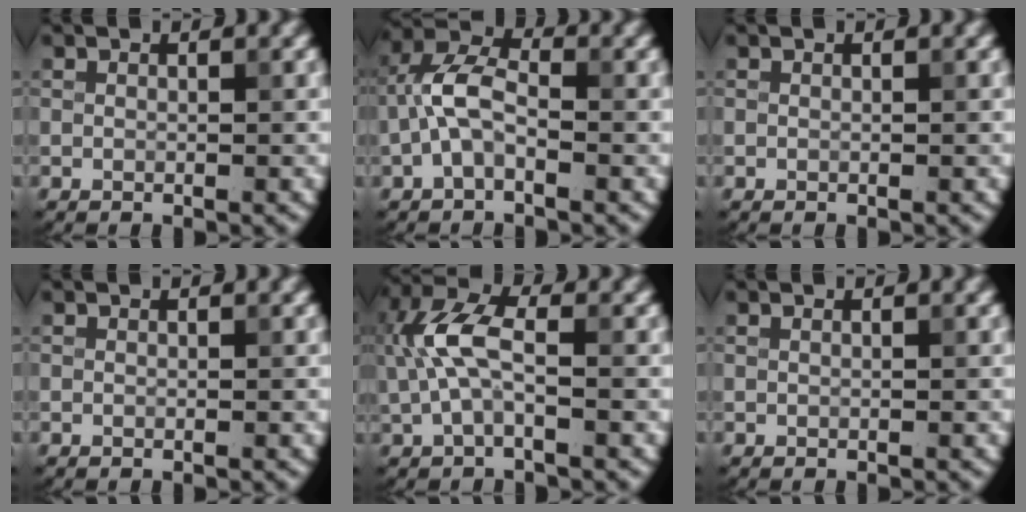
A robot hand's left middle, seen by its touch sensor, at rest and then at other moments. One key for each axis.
{"total": 4.2, "fx": -1.1, "fy": 2.1, "fz": 3.4, "tx": -0.075, "ty": 0.019, "tz": -0.031}
{"total": 0.0}
{"total": 0.0}
{"total": 5.0, "fx": 0.4, "fy": 2.3, "fz": 4.4, "tx": -0.104, "ty": 0.017, "tz": 0.003}
{"total": 0.0}